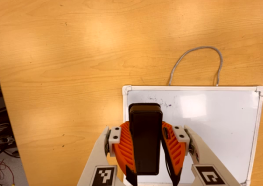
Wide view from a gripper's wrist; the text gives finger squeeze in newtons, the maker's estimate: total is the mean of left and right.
{"total": 9.3, "left": 7.5, "right": 11.0}